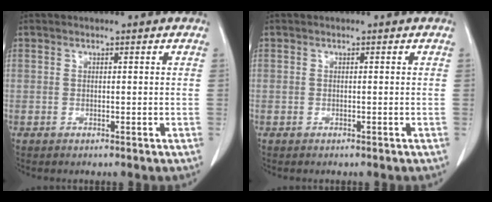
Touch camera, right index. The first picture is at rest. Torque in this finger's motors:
{"motor_torque": [-0.09, 0.07, 0.01, 0.00]}